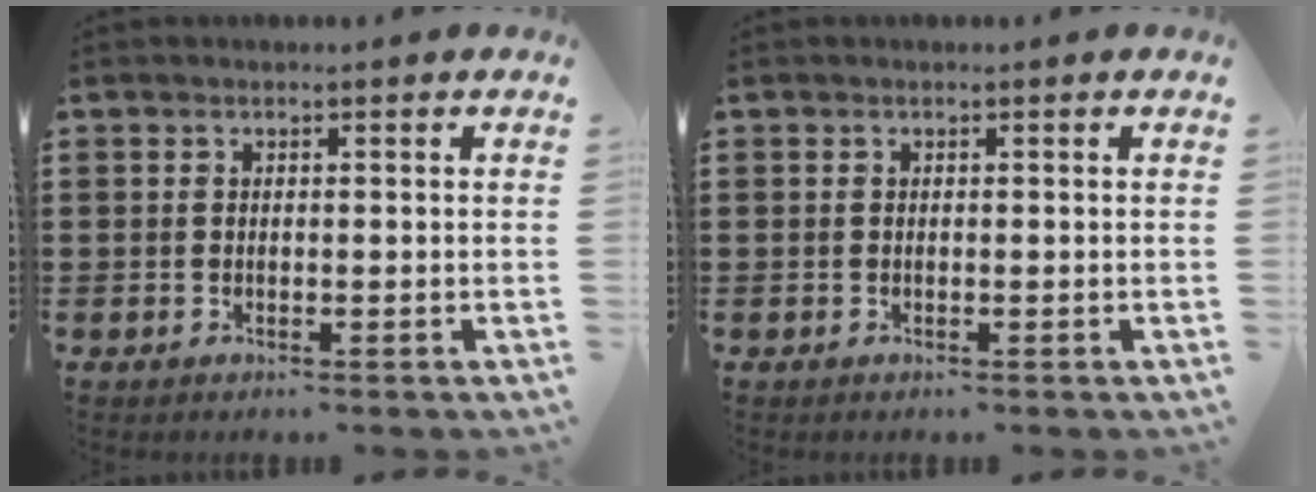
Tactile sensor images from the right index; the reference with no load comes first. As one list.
[{"total": 0.0}]